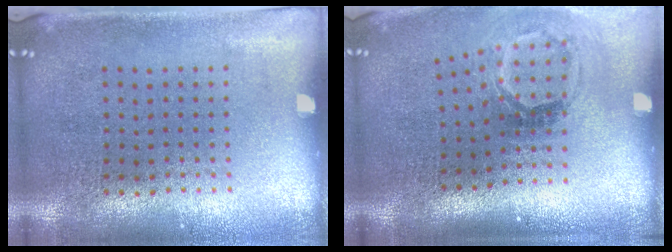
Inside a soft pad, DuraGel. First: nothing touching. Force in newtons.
{"total": 1.9, "press": 1.2, "slide": 1.4}